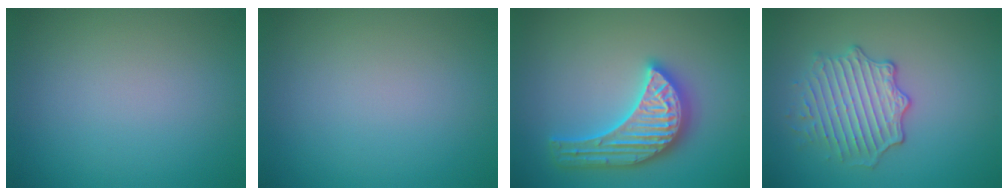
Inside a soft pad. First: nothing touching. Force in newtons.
{"total": 0.0}
{"total": 5.6, "press": 5.6, "slide": 0.6}
{"total": 4.0, "press": 3.5, "slide": 1.8}